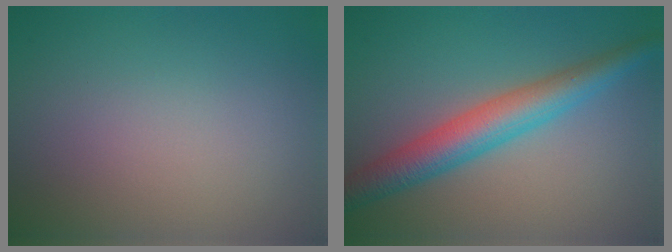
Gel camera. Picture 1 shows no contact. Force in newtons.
{"total": 5.5, "press": 5.5, "slide": 0.1}